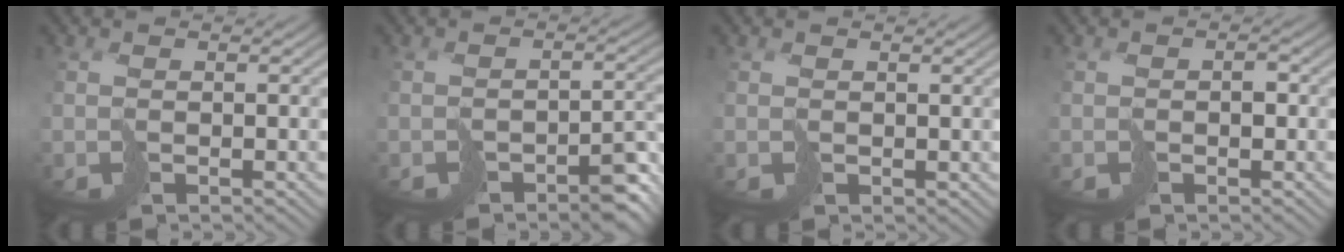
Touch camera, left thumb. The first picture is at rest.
{"total": 5.2, "force": [-3.2, 2.2, 3.4], "torque": [-0.038, -0.002, -0.050]}
{"total": 0.7, "force": [0.5, 0.5, 0.1], "torque": [-0.004, 0.000, 0.010]}
{"total": 1.4, "force": [-0.3, 0.9, 1.0], "torque": [-0.017, -0.001, -0.006]}